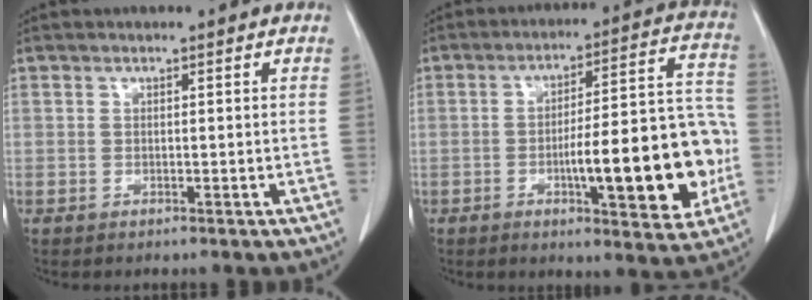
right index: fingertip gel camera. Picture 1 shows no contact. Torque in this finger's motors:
{"motor_torque": [1.28, -0.42, 0.45, 0.12]}